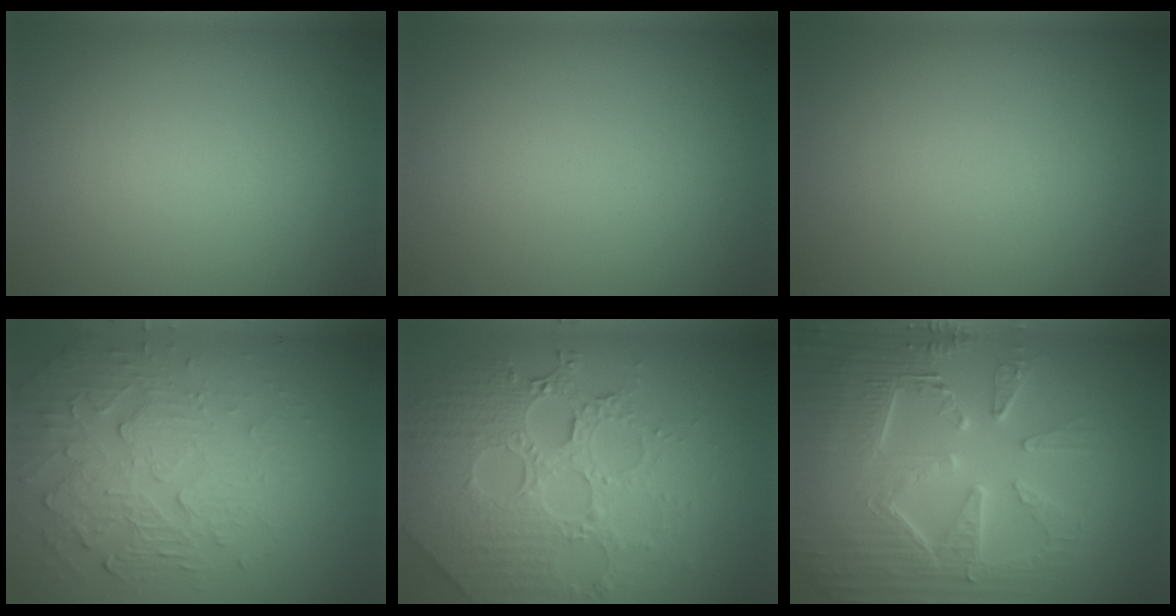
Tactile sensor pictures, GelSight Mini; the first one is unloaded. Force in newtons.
{"total": 0.0}
{"total": 0.0}
{"total": 5.8, "press": 3.5, "slide": 4.7}
{"total": 8.2, "press": 6.0, "slide": 5.6}
{"total": 9.0, "press": 6.6, "slide": 6.1}